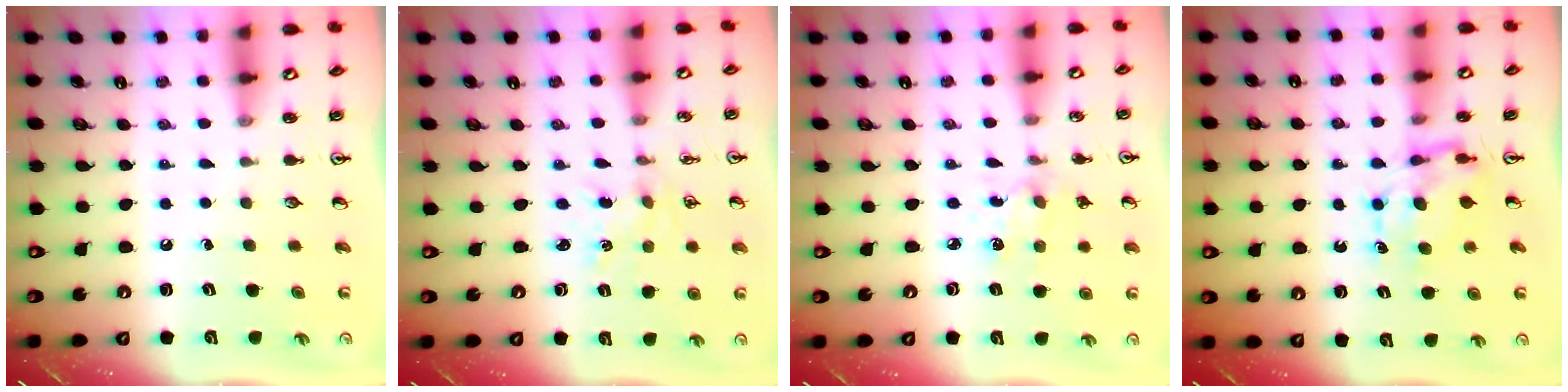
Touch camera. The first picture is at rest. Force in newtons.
{"total": 0.0}
{"total": 2.6, "press": 2.5, "slide": 0.8}
{"total": 6.5, "press": 6.4, "slide": 0.6}